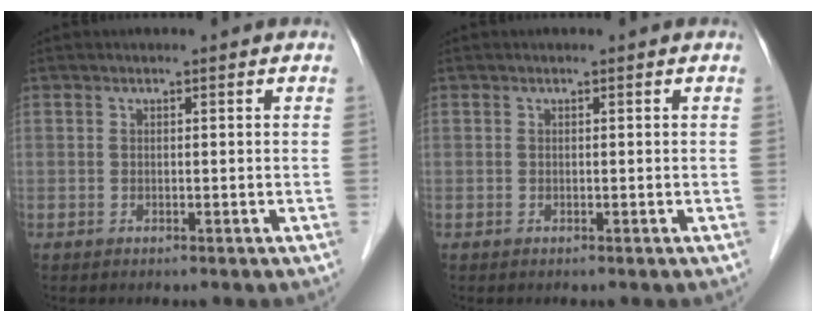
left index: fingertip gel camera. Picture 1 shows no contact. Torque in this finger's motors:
{"motor_torque": [-0.01, 0.00, 0.00, 0.00]}